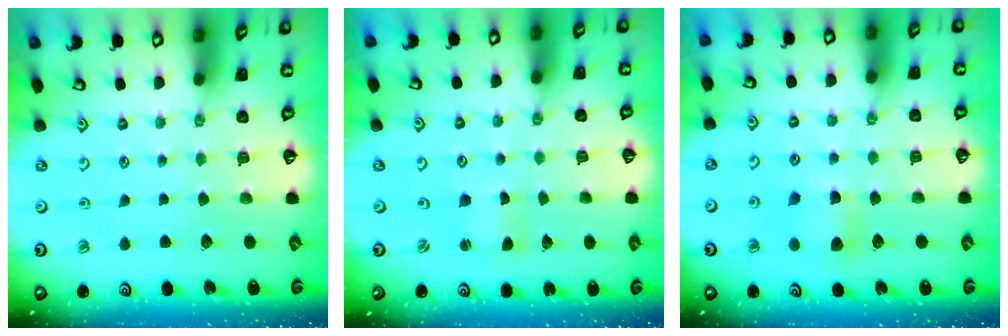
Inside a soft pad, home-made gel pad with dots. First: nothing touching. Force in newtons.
{"total": 1.2, "press": 1.1, "slide": 0.3}
{"total": 6.5, "press": 6.5, "slide": 0.9}